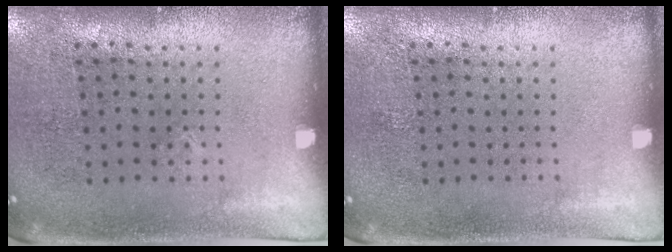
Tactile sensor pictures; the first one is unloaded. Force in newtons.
{"total": 0.0}